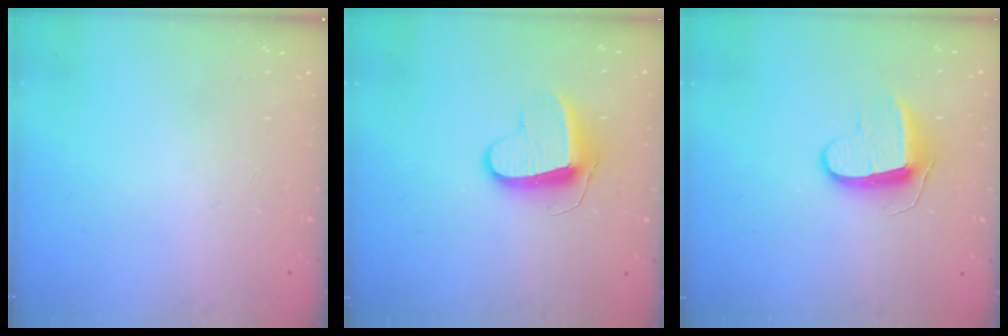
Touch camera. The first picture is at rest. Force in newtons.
{"total": 9.4, "press": 9.4, "slide": 0.5}
{"total": 9.3, "press": 9.3, "slide": 0.0}